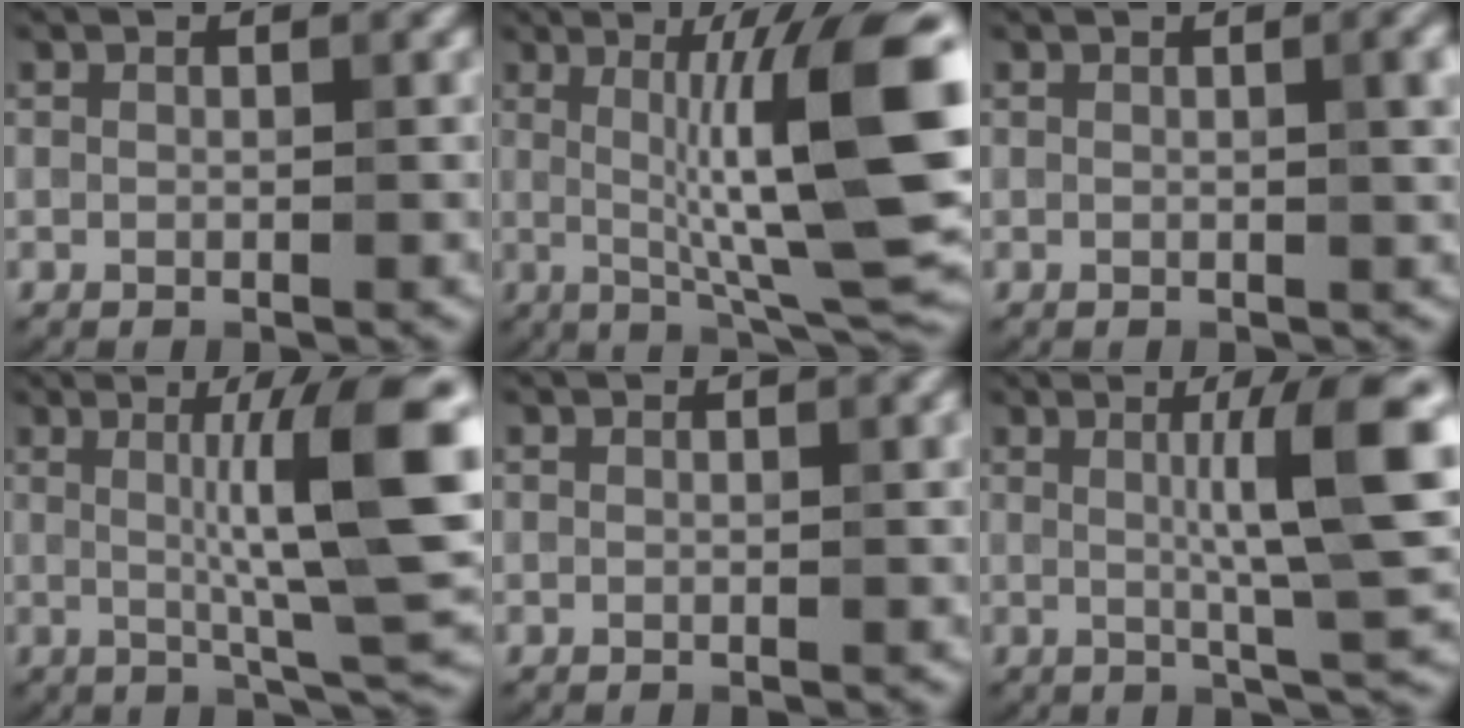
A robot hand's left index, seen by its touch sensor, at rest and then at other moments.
{"total": 12.8, "force": [0.8, 2.3, 12.6], "torque": [-0.169, 0.009, 0.015]}
{"total": 2.8, "force": [0.5, 0.8, 2.6], "torque": [-0.027, 0.007, 0.003]}
{"total": 10.0, "force": [1.2, 1.6, 9.8], "torque": [-0.124, 0.004, 0.022]}
{"total": 0.6, "force": [0.1, 0.1, 0.6], "torque": [-0.006, 0.002, 0.001]}
{"total": 8.1, "force": [1.1, 1.2, 8.0], "torque": [-0.107, 0.008, 0.017]}